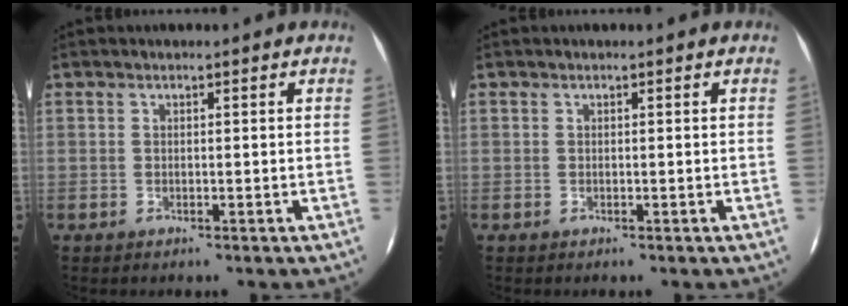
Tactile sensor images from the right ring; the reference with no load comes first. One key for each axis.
{"total": 0.0}